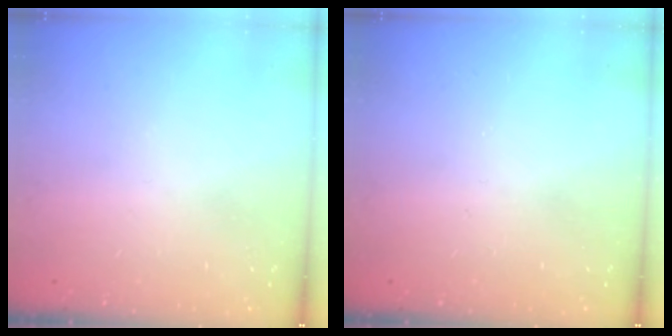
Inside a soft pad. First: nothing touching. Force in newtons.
{"total": 0.0}